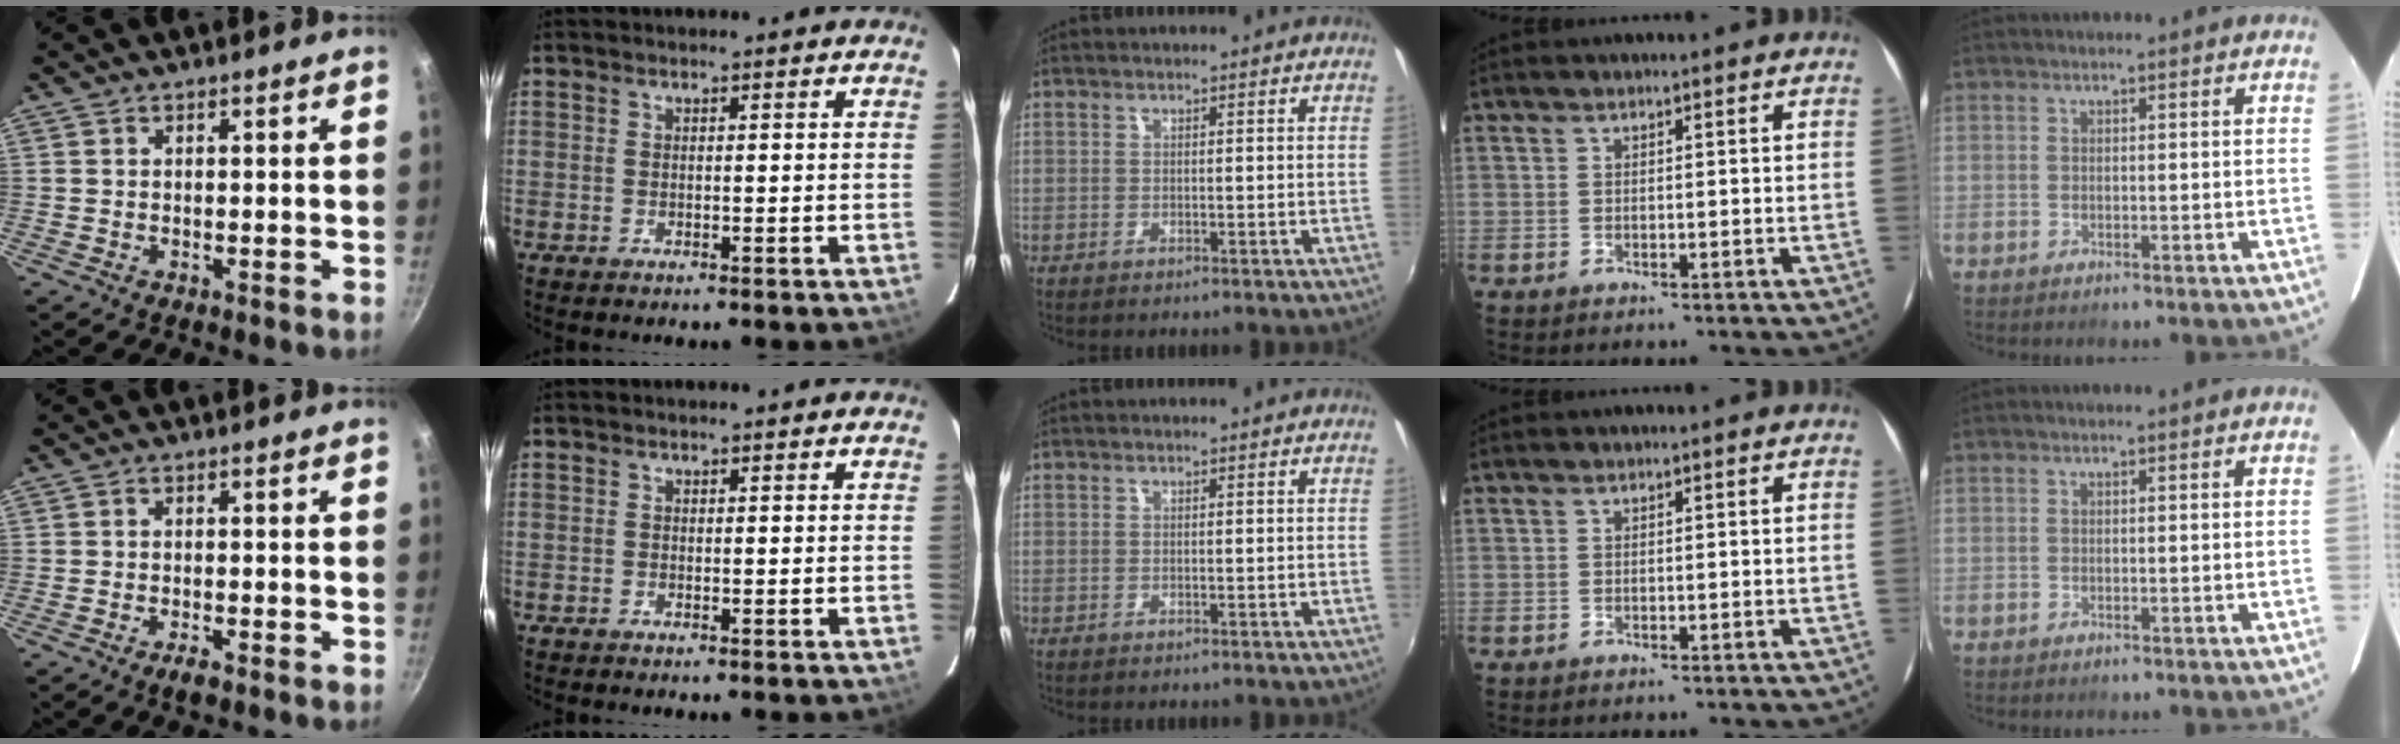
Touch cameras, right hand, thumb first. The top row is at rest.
{"thumb": {"total": 2.2, "force": [-1.5, 0.6, 1.5], "torque": [-0.033, 0.011, -0.026]}}